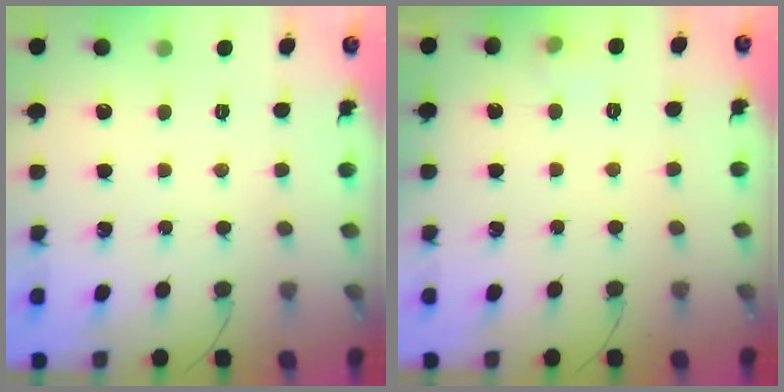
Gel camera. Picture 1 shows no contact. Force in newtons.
{"total": 4.8, "press": 4.6, "slide": 1.5}